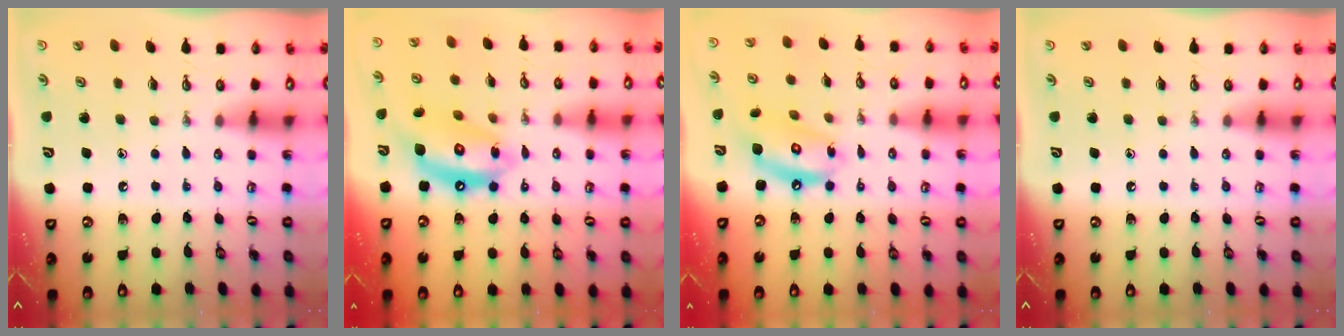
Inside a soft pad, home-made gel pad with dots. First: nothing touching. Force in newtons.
{"total": 13.5, "press": 13.4, "slide": 0.9}
{"total": 12.1, "press": 12.1, "slide": 1.0}
{"total": 0.0}